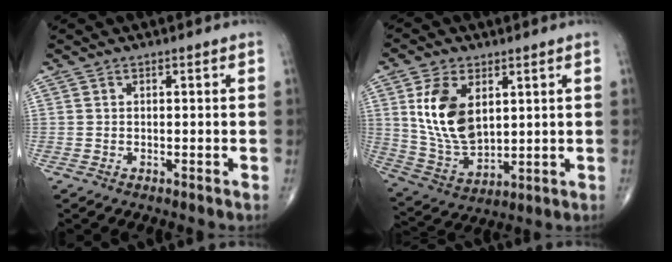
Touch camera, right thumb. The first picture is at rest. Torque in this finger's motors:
{"motor_torque": [0.28, 1.26, 1.21, 0.34, 0.20]}